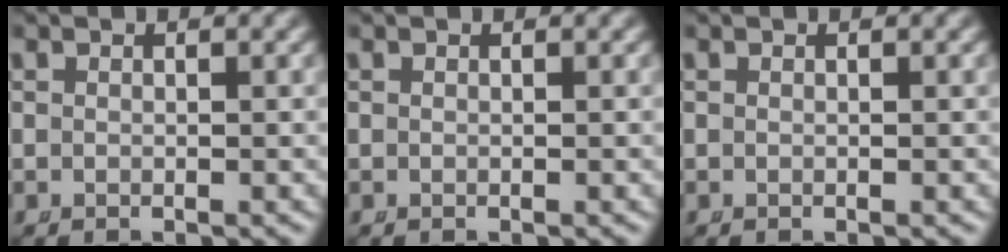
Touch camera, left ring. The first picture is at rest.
{"total": 0.0}
{"total": 0.0}